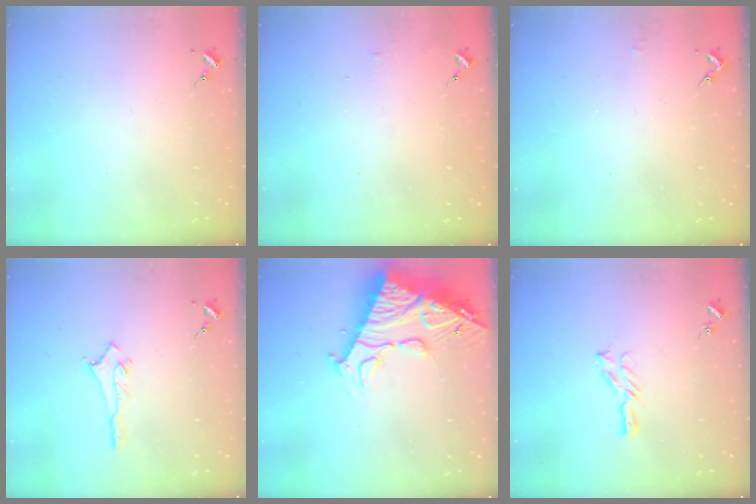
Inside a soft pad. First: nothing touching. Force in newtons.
{"total": 3.2, "press": 3.2, "slide": 0.3}
{"total": 1.4, "press": 1.4, "slide": 0.1}
{"total": 2.9, "press": 2.9, "slide": 0.3}
{"total": 23.0, "press": 22.9, "slide": 2.5}
{"total": 5.1, "press": 5.1, "slide": 0.5}